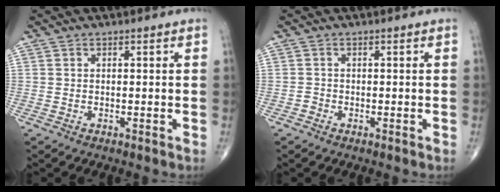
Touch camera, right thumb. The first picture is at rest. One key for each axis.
{"total": 0.9, "fx": -0.5, "fy": 0.7, "fz": 0.1, "tx": 0.003, "ty": 0.003, "tz": -0.015}